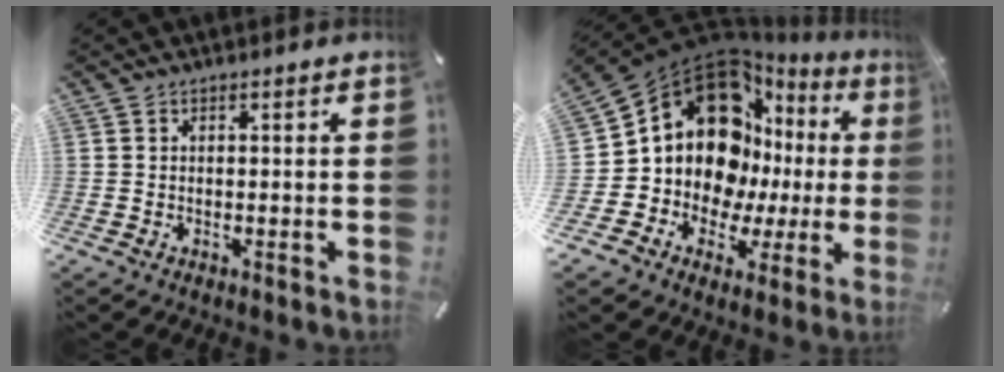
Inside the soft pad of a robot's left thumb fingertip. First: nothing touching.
{"total": 17.6, "force": [4.9, 14.0, 9.5], "torque": [-0.156, -0.058, 0.094]}